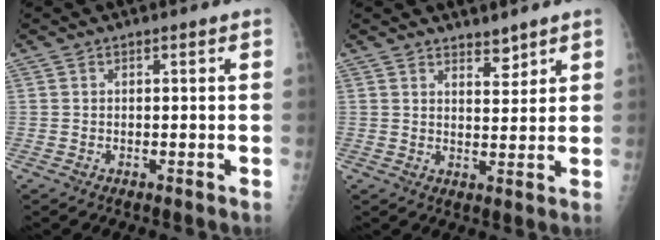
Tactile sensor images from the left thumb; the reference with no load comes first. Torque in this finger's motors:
{"motor_torque": [-0.36, 0.21, 0.08, -0.01, -0.06]}